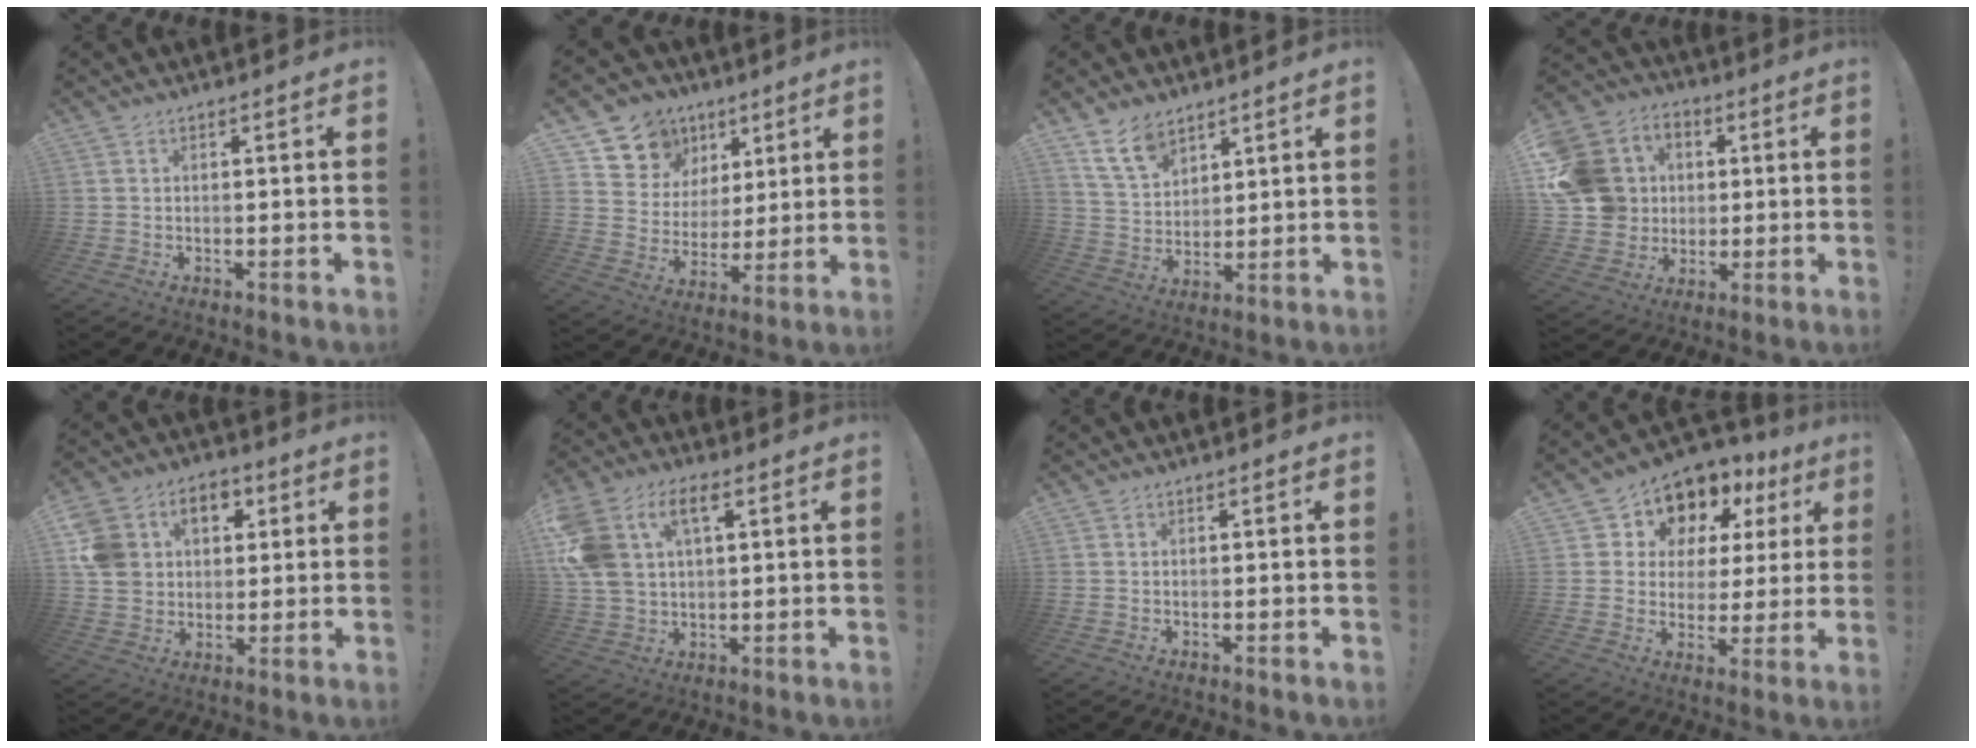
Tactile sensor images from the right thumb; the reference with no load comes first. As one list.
[{"total": 11.4, "force": [6.5, 9.3, 1.7], "torque": [-0.026, -0.047, 0.134]}, {"total": 10.3, "force": [7.6, 5.6, 4.1], "torque": [-0.079, -0.040, 0.149]}, {"total": 15.5, "force": [2.1, 14.3, 5.7], "torque": [-0.085, 0.003, 0.060]}, {"total": 13.4, "force": [3.6, 11.4, 6.0], "torque": [-0.090, -0.005, 0.077]}, {"total": 13.4, "force": [5.1, 8.7, 8.8], "torque": [-0.198, -0.005, 0.098]}, {"total": 0.0}, {"total": 9.7, "force": [6.5, 6.8, 2.1], "torque": [-0.029, -0.069, 0.124]}]